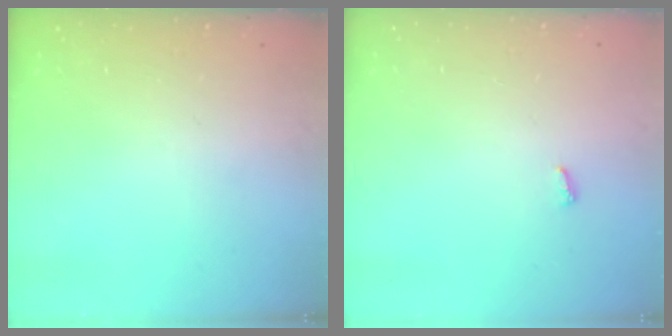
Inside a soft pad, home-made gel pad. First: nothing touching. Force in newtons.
{"total": 2.8, "press": 2.8, "slide": 0.5}